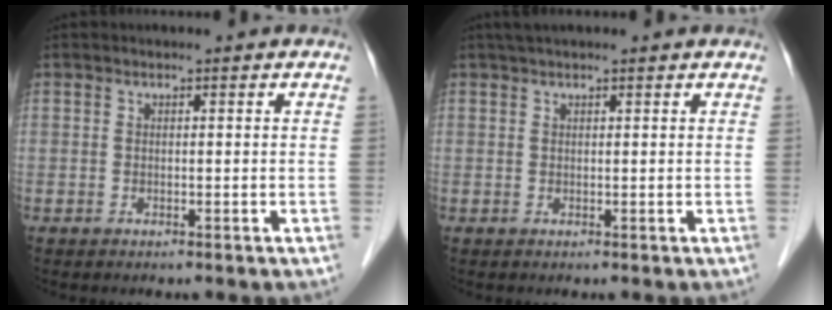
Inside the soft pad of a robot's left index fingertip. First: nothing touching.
{"total": 3.8, "force": [3.2, 0.3, 2.0], "torque": [-0.028, 0.037, 0.050]}